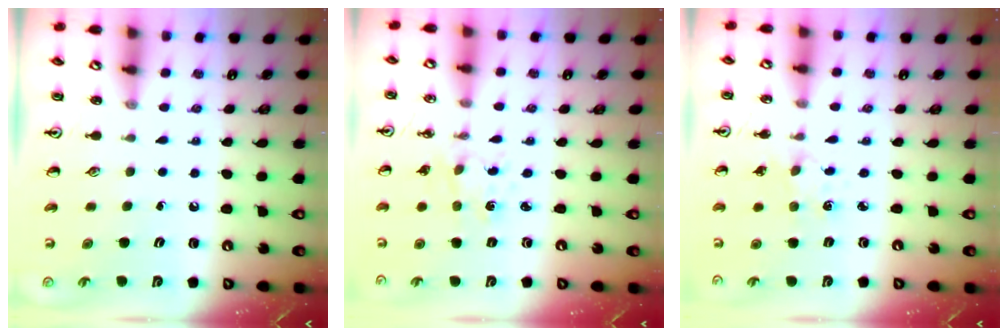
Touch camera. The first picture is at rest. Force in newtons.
{"total": 1.2, "press": 1.2, "slide": 0.1}
{"total": 4.5, "press": 4.5, "slide": 0.5}